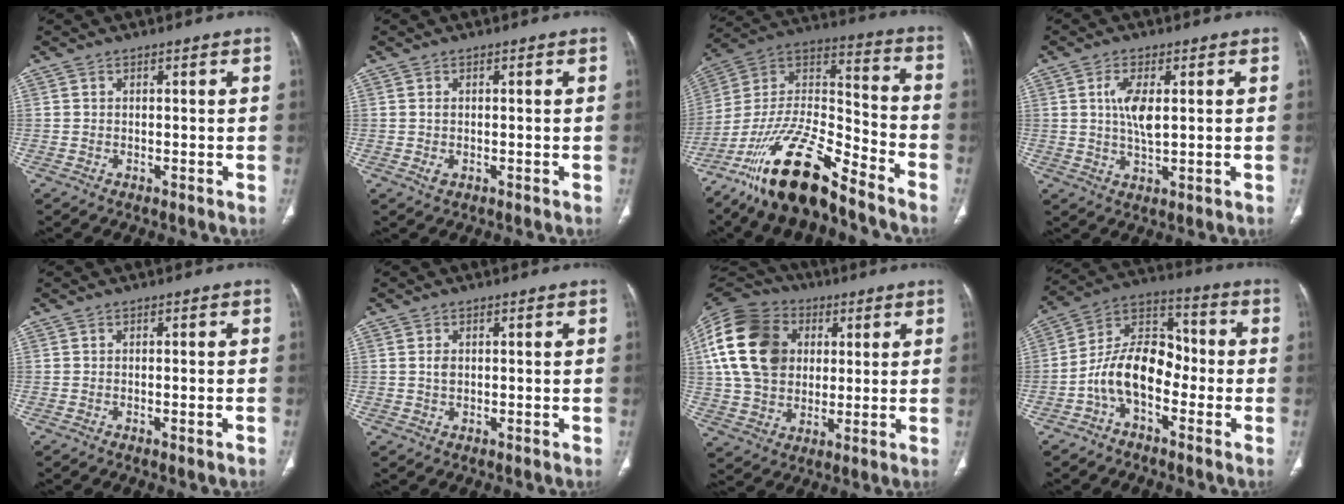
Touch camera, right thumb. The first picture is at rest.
{"total": 1.5, "force": [-0.1, 1.0, 1.2], "torque": [-0.027, 0.002, -0.002]}
{"total": 20.5, "force": [-15.3, 5.5, 12.6], "torque": [-0.235, 0.078, -0.279]}
{"total": 6.1, "force": [1.1, 2.2, 5.6], "torque": [-0.114, -0.009, 0.020]}
{"total": 1.2, "force": [-0.5, 0.1, 1.1], "torque": [-0.024, 0.005, -0.004]}
{"total": 1.6, "force": [0.3, 1.1, 1.2], "torque": [-0.021, -0.001, 0.007]}
{"total": 21.2, "force": [4.3, 16.2, 13.0], "torque": [-0.254, 0.016, 0.078]}
{"total": 12.6, "force": [-3.7, 7.6, 9.4], "torque": [-0.150, 0.056, -0.079]}